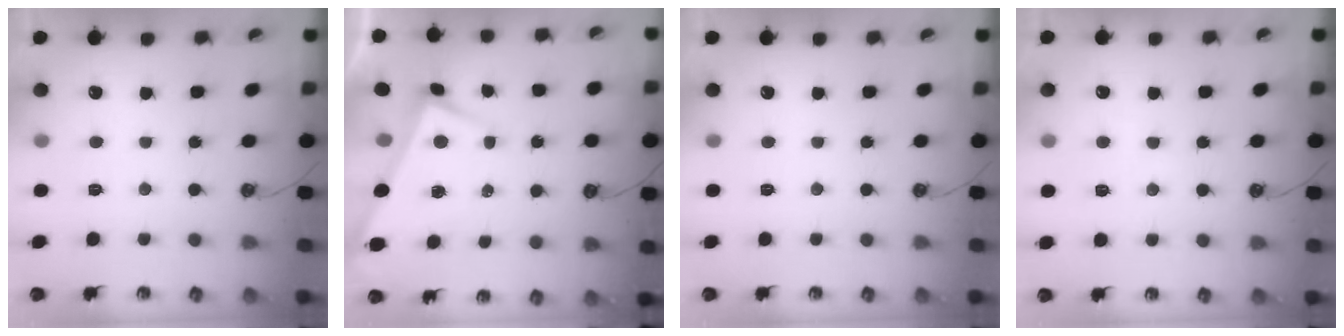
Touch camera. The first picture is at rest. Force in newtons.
{"total": 3.8, "press": 3.8, "slide": 0.1}
{"total": 0.0}
{"total": 0.8, "press": 0.8, "slide": 0.2}